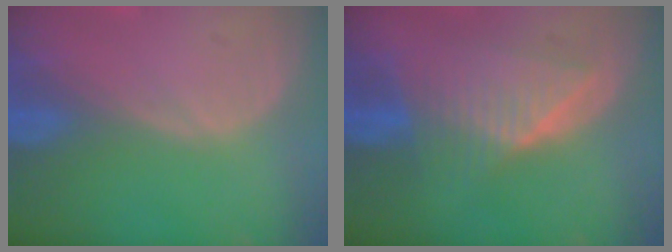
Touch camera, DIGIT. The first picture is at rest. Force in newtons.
{"total": 7.2, "press": 7.2, "slide": 0.2}